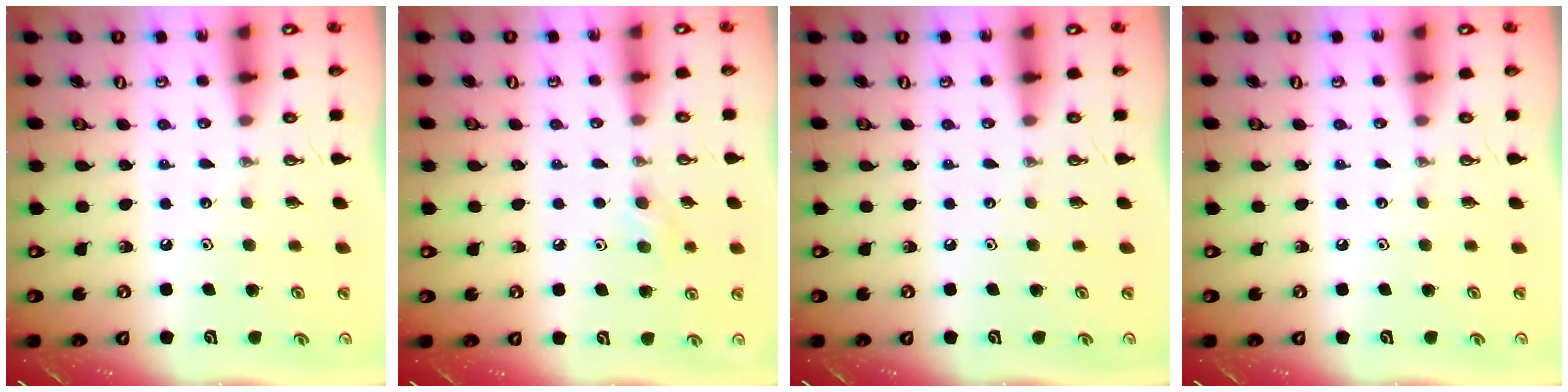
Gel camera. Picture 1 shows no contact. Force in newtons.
{"total": 8.0, "press": 6.8, "slide": 4.1}
{"total": 0.0}
{"total": 0.0}